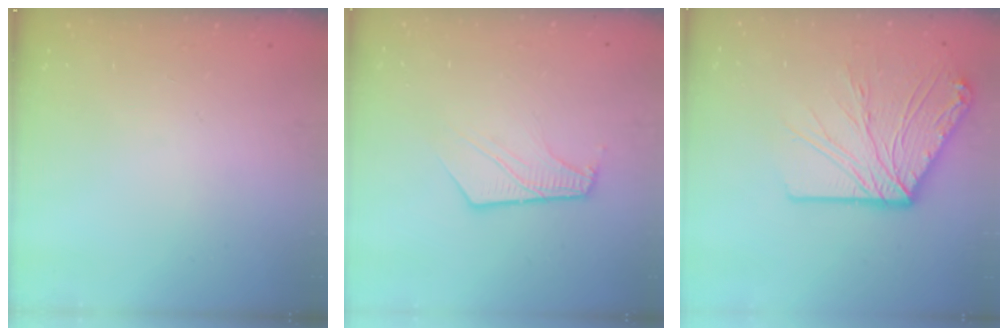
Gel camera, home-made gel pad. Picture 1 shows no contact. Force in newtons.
{"total": 8.0, "press": 8.0, "slide": 0.5}
{"total": 16.9, "press": 16.7, "slide": 2.1}